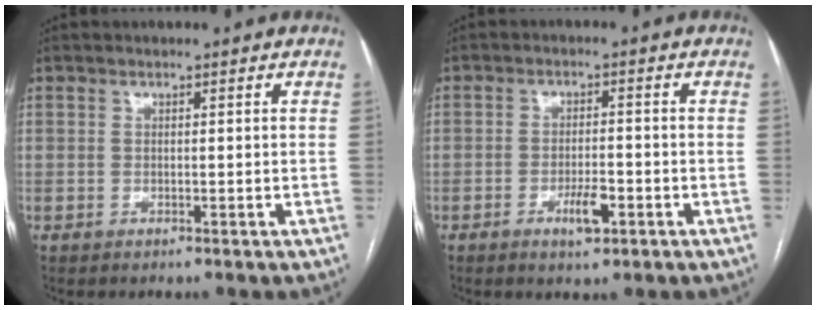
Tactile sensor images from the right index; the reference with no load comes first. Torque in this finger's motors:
{"motor_torque": [0.07, -0.12, 0.17, 0.02]}